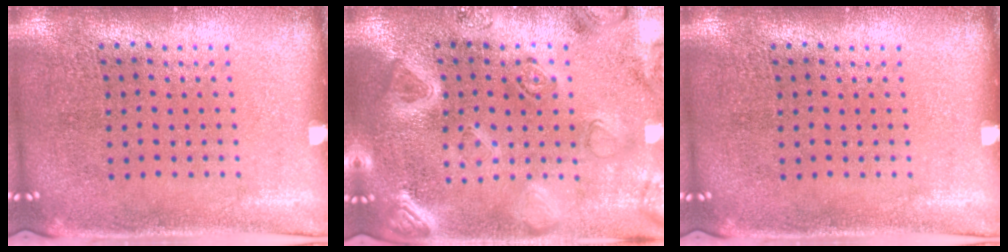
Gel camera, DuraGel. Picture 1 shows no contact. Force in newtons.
{"total": 3.1, "press": 2.9, "slide": 0.9}
{"total": 0.0}